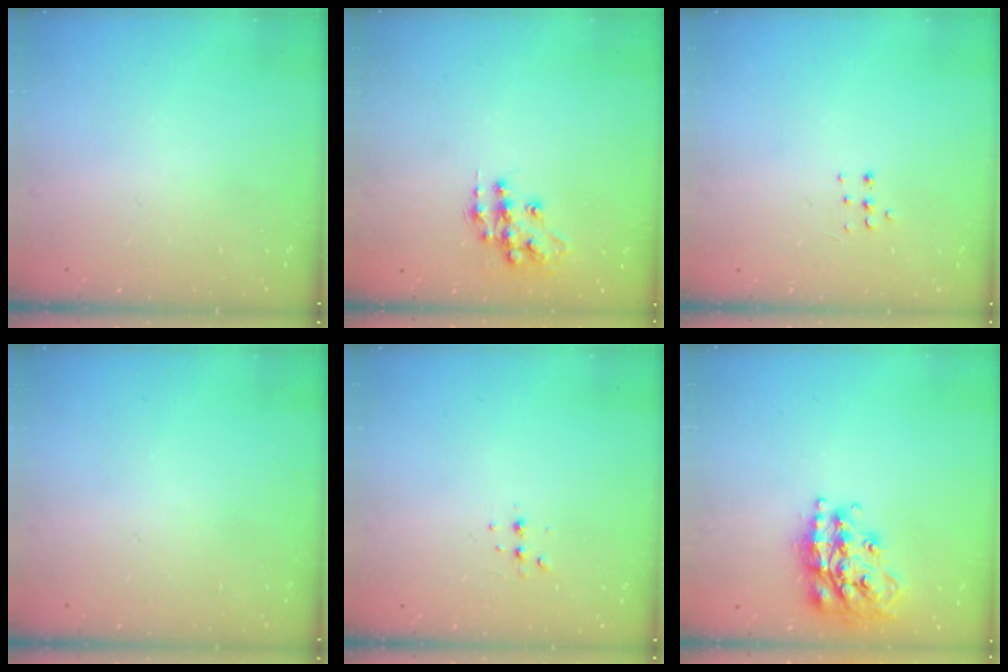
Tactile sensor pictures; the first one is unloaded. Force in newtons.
{"total": 11.5, "press": 11.5, "slide": 0.7}
{"total": 3.8, "press": 3.7, "slide": 0.9}
{"total": 0.0}
{"total": 3.5, "press": 3.4, "slide": 0.5}
{"total": 18.0, "press": 17.9, "slide": 1.6}